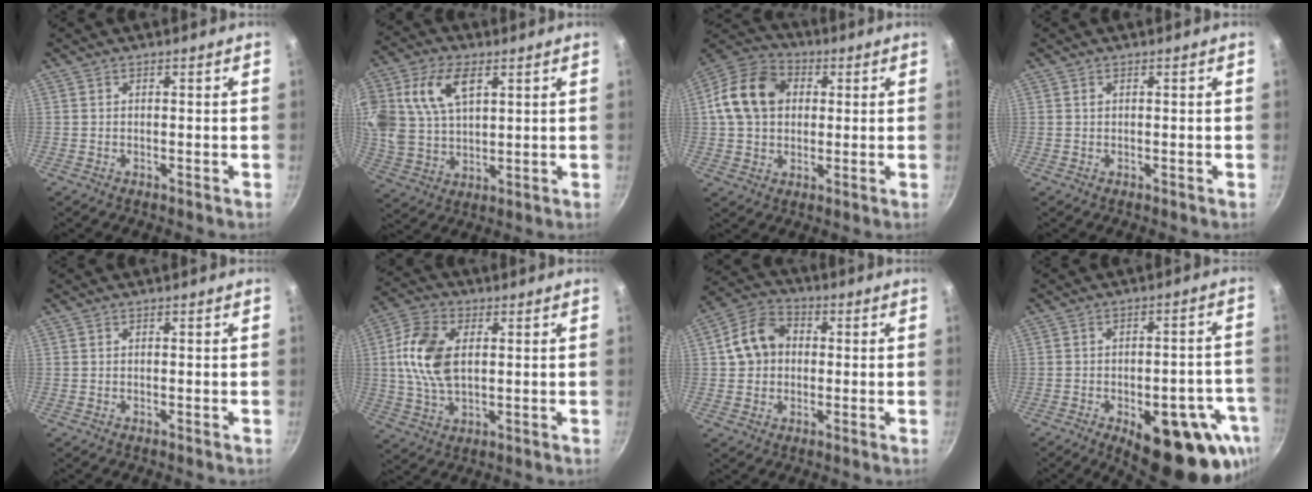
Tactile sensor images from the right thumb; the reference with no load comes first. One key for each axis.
{"total": 15.4, "fx": 5.6, "fy": 9.5, "fz": 10.8, "tx": -0.212, "ty": -0.003, "tz": 0.112}
{"total": 13.8, "fx": 2.3, "fy": 10.7, "fz": 8.4, "tx": -0.130, "ty": 0.019, "tz": 0.023}
{"total": 0.6, "fx": 0.2, "fy": 0.4, "fz": 0.3, "tx": -0.005, "ty": 0.002, "tz": 0.004}
{"total": 0.0}
{"total": 12.0, "fx": 1.8, "fy": 7.2, "fz": 9.5, "tx": -0.176, "ty": 0.007, "tz": 0.029}
{"total": 9.5, "fx": 0.9, "fy": 7.7, "fz": 5.5, "tx": -0.073, "ty": 0.019, "tz": 0.000}
{"total": 20.9, "fx": -9.6, "fy": 9.1, "fz": 16.1, "tx": -0.136, "ty": 0.022, "tz": -0.116}